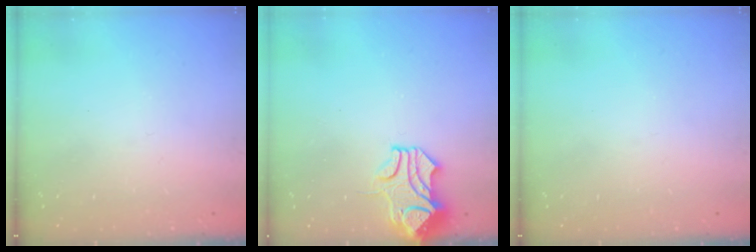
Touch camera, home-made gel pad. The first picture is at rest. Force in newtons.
{"total": 1.6, "press": 0.9, "slide": 1.3}
{"total": 0.0}